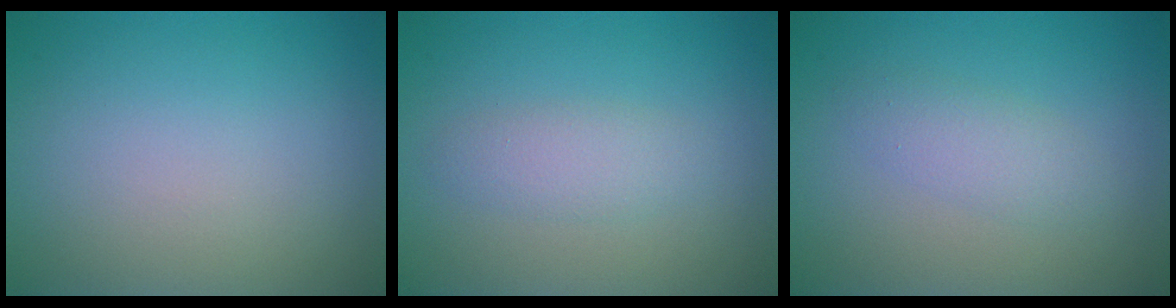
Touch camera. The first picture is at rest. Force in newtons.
{"total": 2.0, "press": 2.0, "slide": 0.1}
{"total": 2.0, "press": 2.0, "slide": 0.2}